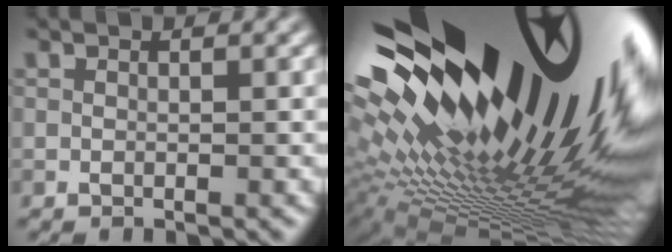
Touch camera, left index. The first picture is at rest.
{"total": 22.7, "force": [6.2, 7.9, 20.4], "torque": [-0.296, -0.006, 0.108]}